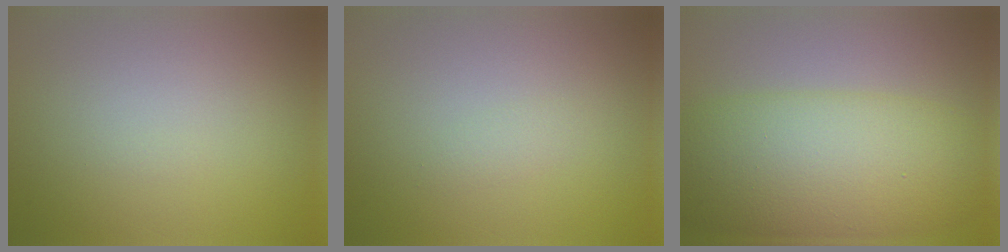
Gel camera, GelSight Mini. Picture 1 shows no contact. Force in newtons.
{"total": 0.7, "press": 0.7, "slide": 0.0}
{"total": 10.2, "press": 10.2, "slide": 0.3}